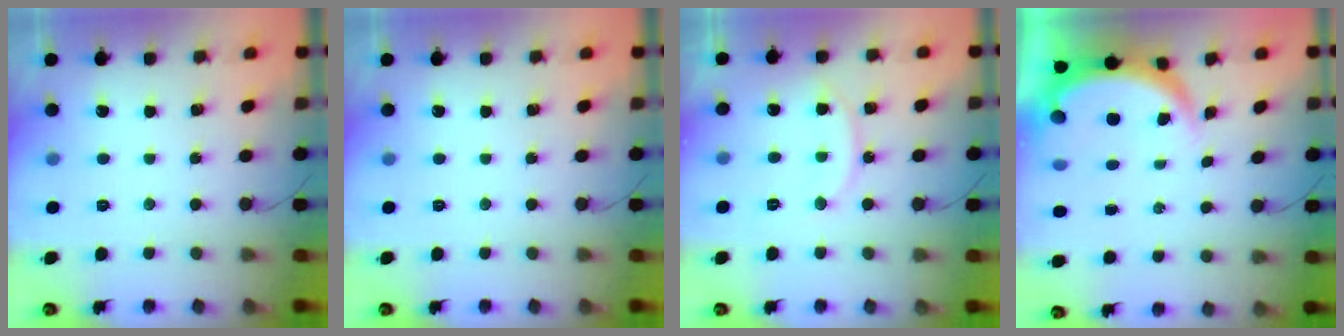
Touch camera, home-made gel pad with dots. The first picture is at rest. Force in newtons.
{"total": 0.0}
{"total": 10.7, "press": 10.7, "slide": 0.3}
{"total": 6.9, "press": 6.6, "slide": 1.8}